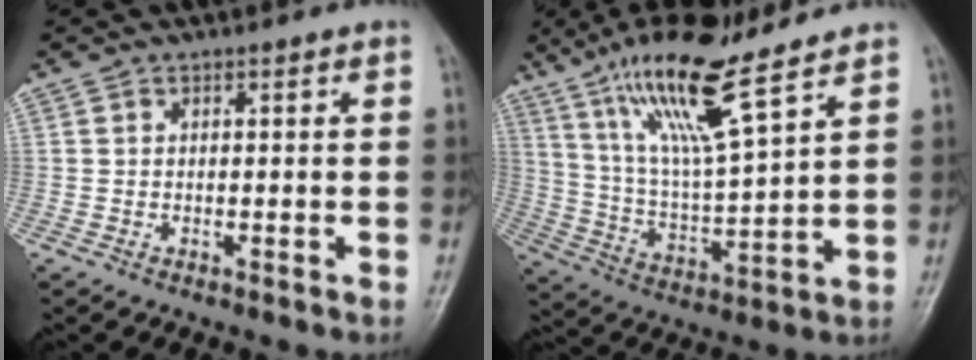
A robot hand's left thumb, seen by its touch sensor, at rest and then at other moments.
{"total": 16.4, "force": [10.9, 2.9, 11.9], "torque": [-0.214, -0.050, 0.212]}